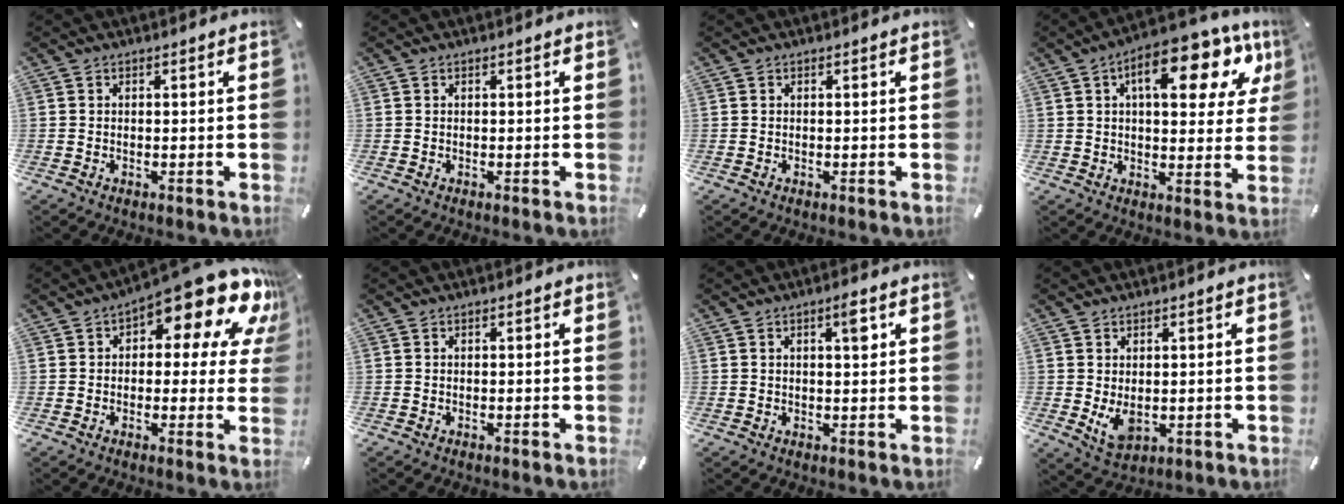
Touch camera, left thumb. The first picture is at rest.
{"total": 0.0}
{"total": 0.0}
{"total": 16.9, "force": [8.2, 7.4, 12.8], "torque": [-0.175, -0.036, 0.127]}
{"total": 16.2, "force": [10.1, 5.8, 11.3], "torque": [-0.151, -0.083, 0.162]}
{"total": 0.0}
{"total": 3.7, "force": [1.5, 1.1, 3.2], "torque": [-0.043, -0.004, 0.017]}
{"total": 5.4, "force": [0.3, 3.8, 3.8], "torque": [-0.079, -0.011, 0.005]}